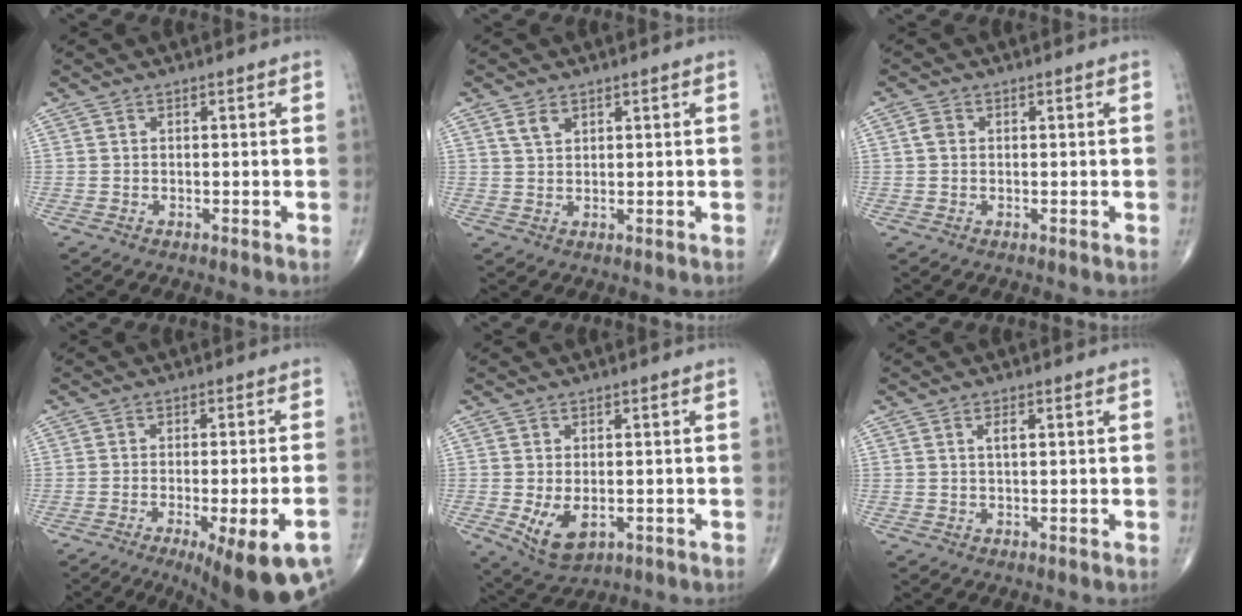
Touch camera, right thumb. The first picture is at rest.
{"total": 2.7, "force": [1.5, 1.6, 1.5], "torque": [-0.023, -0.005, 0.033]}
{"total": 1.7, "force": [0.2, 1.4, 0.9], "torque": [-0.017, 0.004, 0.002]}
{"total": 17.4, "force": [-9.2, 4.2, 14.1], "torque": [-0.154, 0.017, -0.123]}
{"total": 6.7, "force": [-1.4, 4.0, 5.2], "torque": [-0.085, -0.010, -0.010]}
{"total": 1.7, "force": [0.5, 0.7, 1.5], "torque": [-0.026, 0.001, 0.008]}